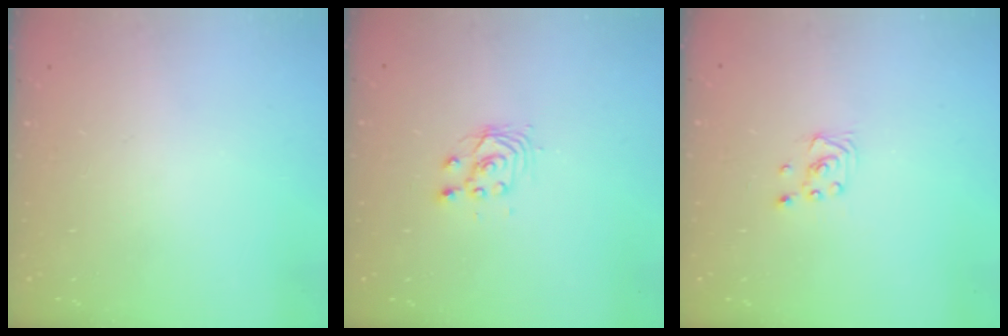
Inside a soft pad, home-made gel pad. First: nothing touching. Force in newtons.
{"total": 3.1, "press": 3.0, "slide": 0.3}
{"total": 2.0, "press": 2.0, "slide": 0.1}